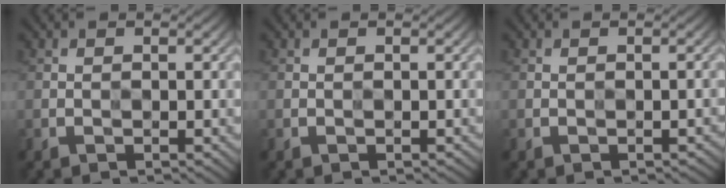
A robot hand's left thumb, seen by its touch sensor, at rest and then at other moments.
{"total": 0.0}
{"total": 1.2, "force": [-0.6, 0.5, 0.9], "torque": [-0.005, -0.001, -0.003]}